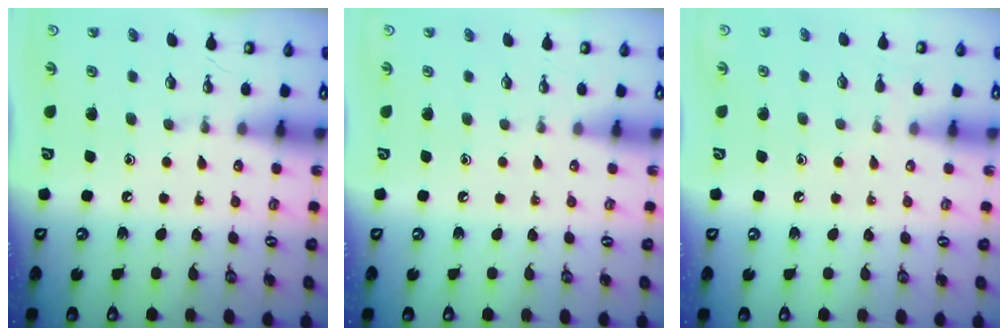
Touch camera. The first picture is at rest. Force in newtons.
{"total": 0.0}
{"total": 4.0, "press": 4.0, "slide": 0.5}